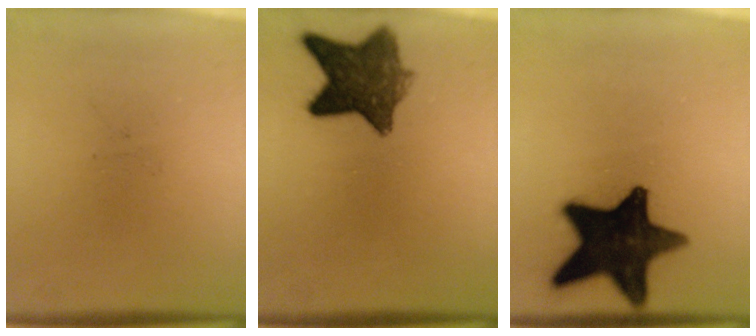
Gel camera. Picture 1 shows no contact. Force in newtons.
{"total": 9.3}
{"total": 18.4}